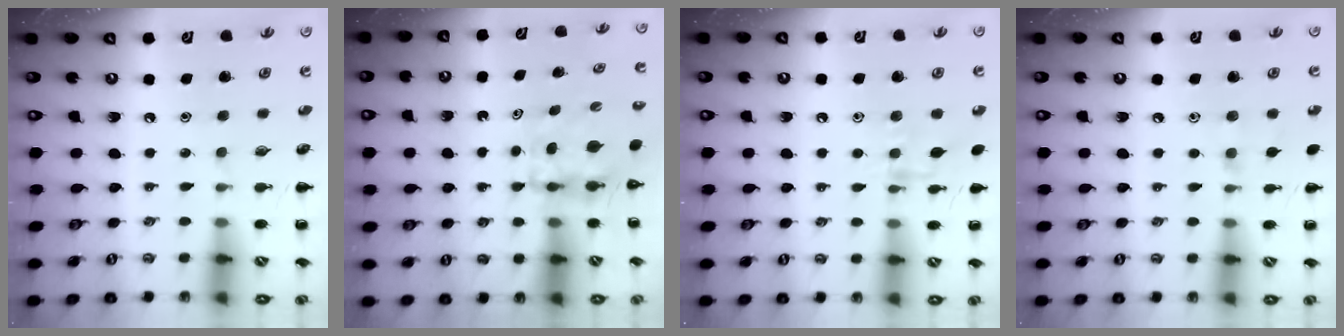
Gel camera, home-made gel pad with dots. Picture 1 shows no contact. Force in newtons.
{"total": 3.9, "press": 3.9, "slide": 0.3}
{"total": 7.7, "press": 7.6, "slide": 0.8}
{"total": 4.9, "press": 4.6, "slide": 1.7}